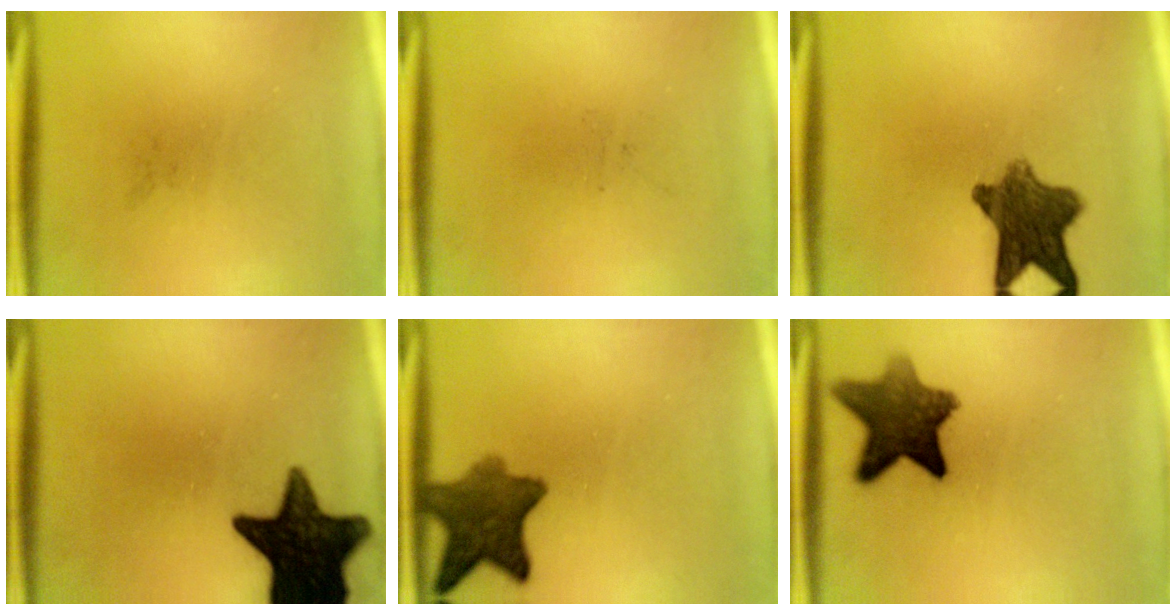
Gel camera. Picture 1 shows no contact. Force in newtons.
{"total": 0.0}
{"total": 9.6}
{"total": 16.3}
{"total": 8.6}
{"total": 10.4}